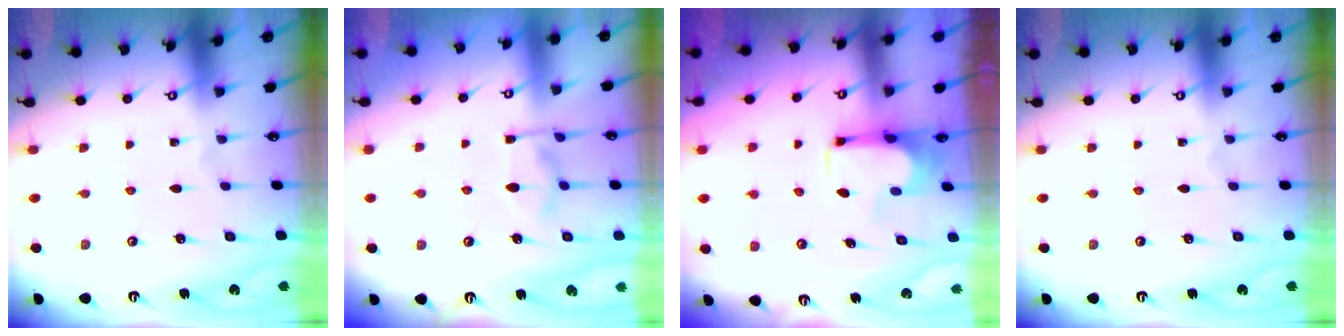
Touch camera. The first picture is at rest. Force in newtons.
{"total": 6.9, "press": 6.8, "slide": 1.3}
{"total": 4.2, "press": 4.2, "slide": 0.5}
{"total": 0.0}